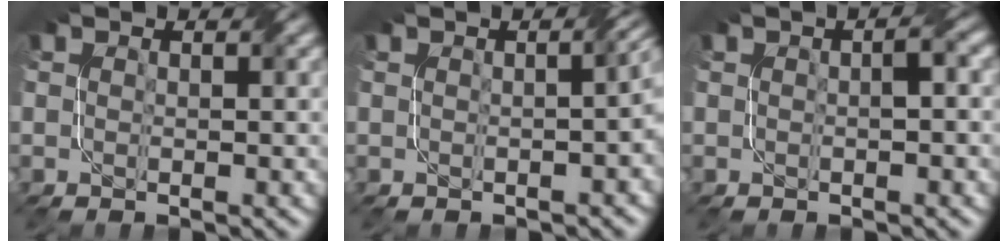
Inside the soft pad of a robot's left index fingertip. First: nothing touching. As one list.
[{"total": 3.7, "force": [-0.4, 1.6, 3.4], "torque": [-0.018, 0.003, 0.002]}, {"total": 1.5, "force": [0.0, 0.2, 1.4], "torque": [-0.025, 0.007, -0.004]}]